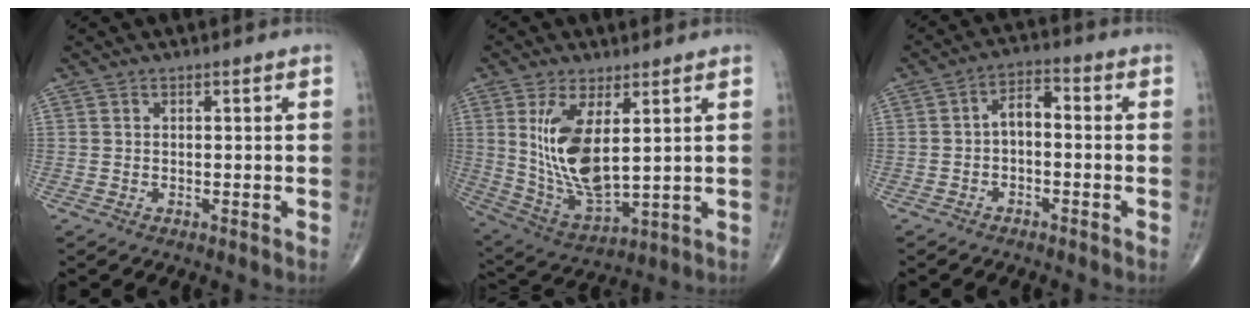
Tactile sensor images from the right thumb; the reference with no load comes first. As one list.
[{"total": 14.0, "force": [3.3, 5.9, 12.3], "torque": [-0.238, -0.027, 0.083]}, {"total": 4.6, "force": [-0.8, 2.5, 3.7], "torque": [-0.056, 0.029, -0.025]}]